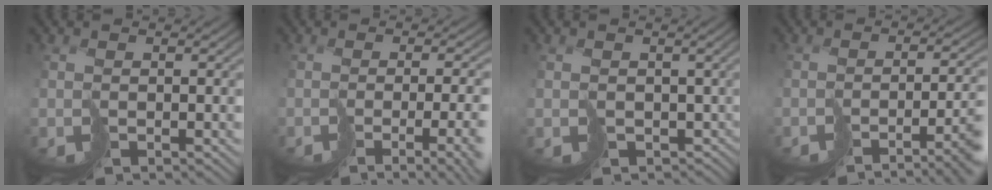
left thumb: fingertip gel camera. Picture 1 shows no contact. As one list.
[{"total": 8.7, "force": [-3.0, 2.9, 7.7], "torque": [-0.085, -0.035, -0.010]}, {"total": 5.2, "force": [-0.4, 4.6, 2.5], "torque": [-0.046, -0.026, 0.002]}, {"total": 7.4, "force": [-4.6, 1.0, 5.8], "torque": [-0.055, -0.009, -0.062]}]